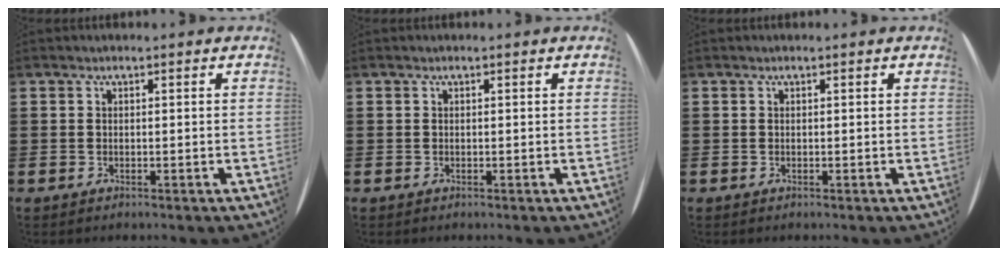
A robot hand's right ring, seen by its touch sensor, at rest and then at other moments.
{"total": 0.0}
{"total": 0.0}